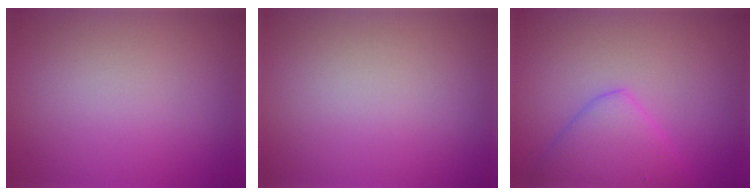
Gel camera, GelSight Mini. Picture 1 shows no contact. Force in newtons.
{"total": 0.0}
{"total": 4.0, "press": 4.0, "slide": 0.2}